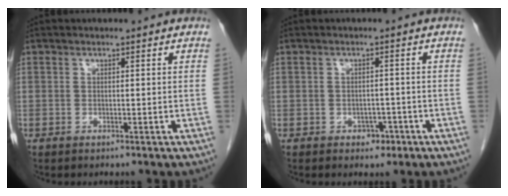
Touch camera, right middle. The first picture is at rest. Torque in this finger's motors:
{"motor_torque": [0.38, -0.22, -0.01, 0.00]}